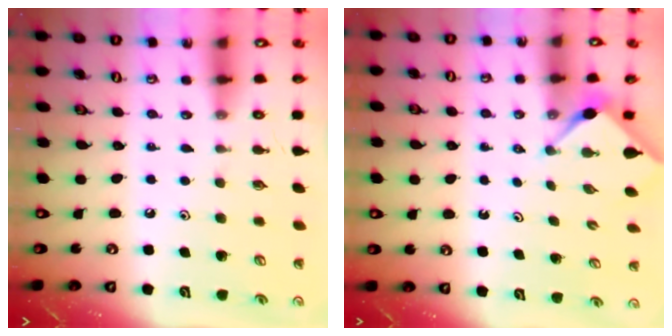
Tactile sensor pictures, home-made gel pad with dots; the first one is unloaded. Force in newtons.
{"total": 3.0, "press": 2.9, "slide": 0.5}